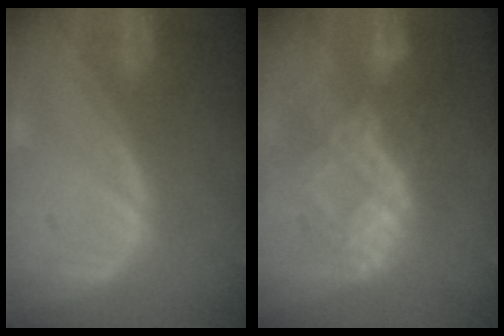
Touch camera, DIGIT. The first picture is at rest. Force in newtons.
{"total": 8.0, "press": 7.4, "slide": 2.9}